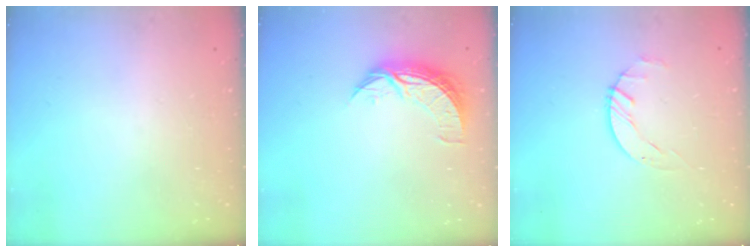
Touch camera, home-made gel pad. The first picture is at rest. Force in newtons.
{"total": 8.8, "press": 8.8, "slide": 0.5}
{"total": 1.8, "press": 1.8, "slide": 0.3}